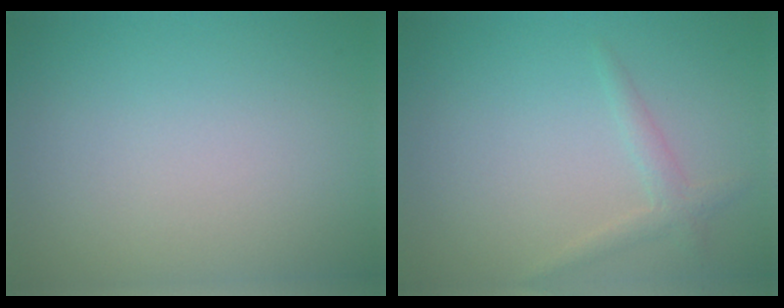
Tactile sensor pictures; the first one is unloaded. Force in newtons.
{"total": 1.6, "press": 1.6, "slide": 0.1}